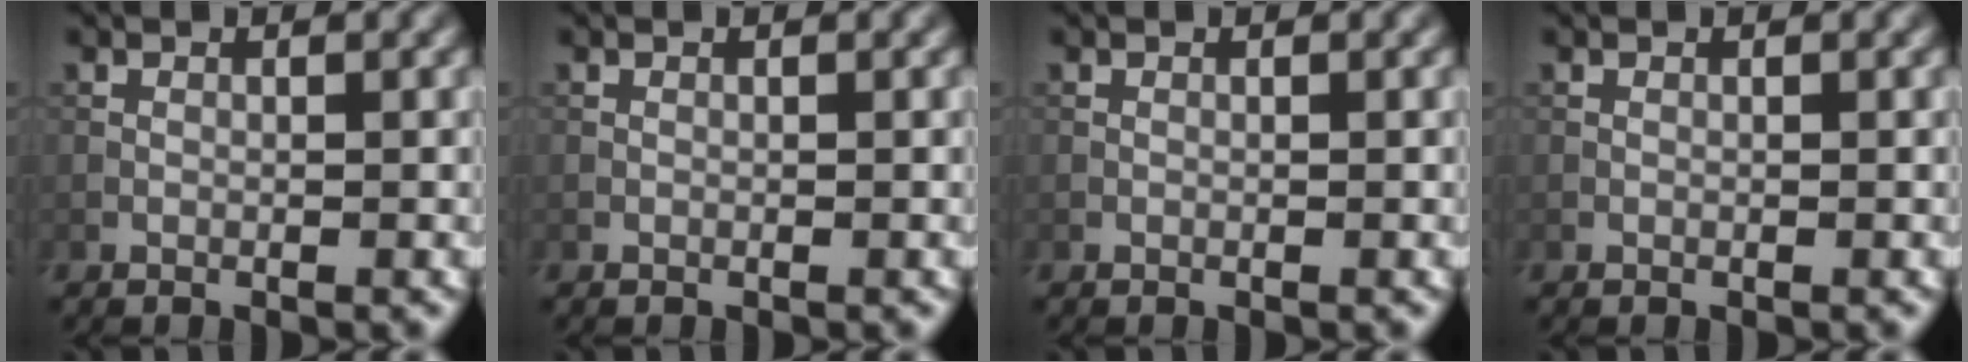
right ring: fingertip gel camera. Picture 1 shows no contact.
{"total": 0.0}
{"total": 0.0}
{"total": 0.0}